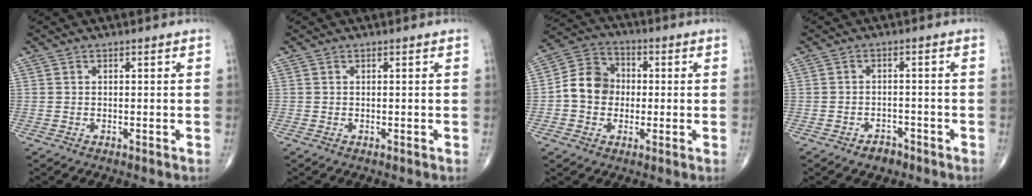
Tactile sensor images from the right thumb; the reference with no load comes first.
{"total": 0.0}
{"total": 9.3, "force": [-0.5, 8.0, 4.7], "torque": [-0.062, 0.030, -0.022]}
{"total": 3.1, "force": [-2.1, 2.0, 1.1], "torque": [-0.010, 0.014, -0.027]}